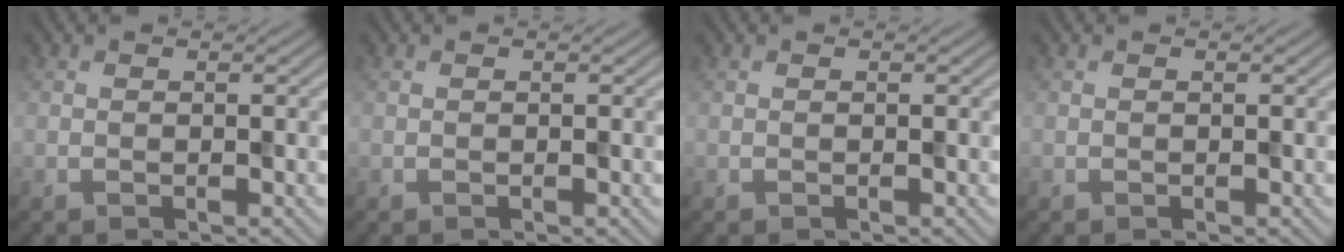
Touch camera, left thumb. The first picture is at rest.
{"total": 0.0}
{"total": 0.0}
{"total": 0.0}